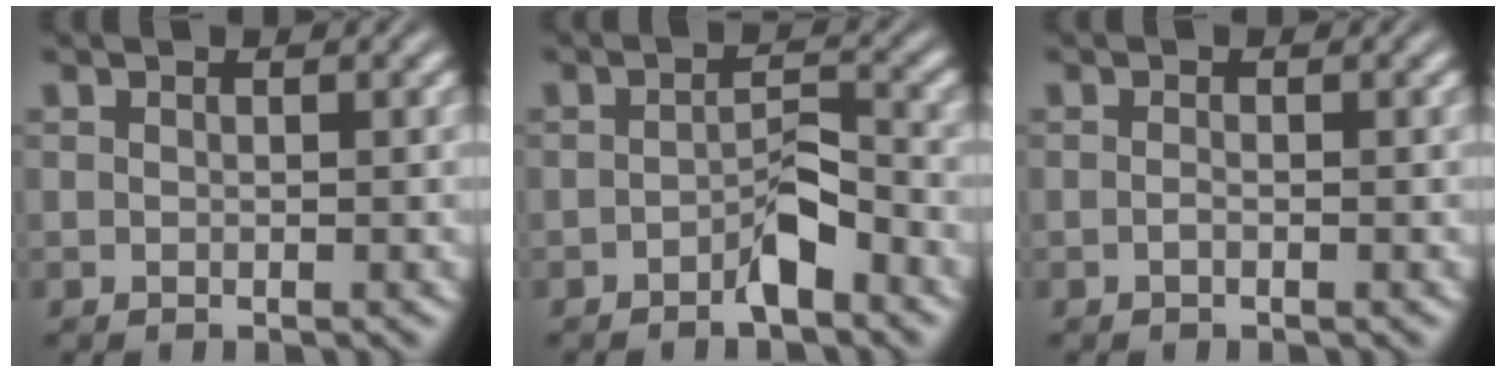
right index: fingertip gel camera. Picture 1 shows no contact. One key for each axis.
{"total": 2.3, "fx": -1.6, "fy": -0.1, "fz": 1.6, "tx": -0.008, "ty": -0.002, "tz": -0.026}
{"total": 0.7, "fx": -0.6, "fy": -0.3, "fz": 0.2, "tx": -0.008, "ty": -0.007, "tz": -0.008}